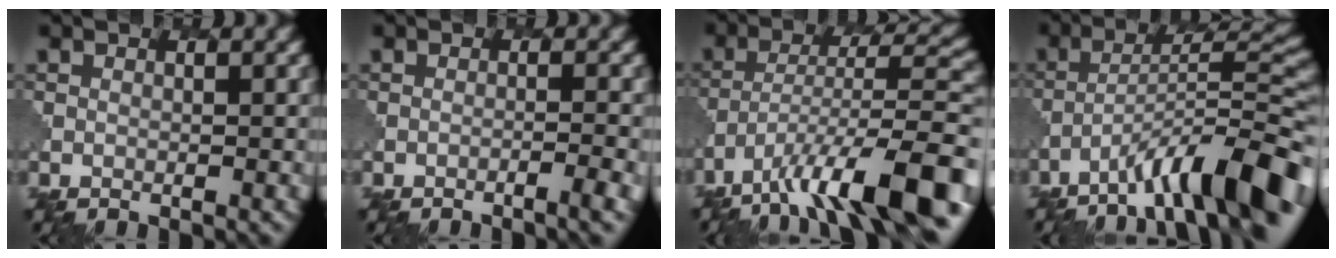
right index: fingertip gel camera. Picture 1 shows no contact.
{"total": 2.2, "force": [-1.4, 0.3, 1.7], "torque": [-0.017, 0.001, -0.029]}
{"total": 12.8, "force": [-8.1, 3.2, 9.4], "torque": [-0.146, 0.006, -0.140]}
{"total": 10.9, "force": [-7.0, 2.0, 8.1], "torque": [-0.118, 0.024, -0.110]}